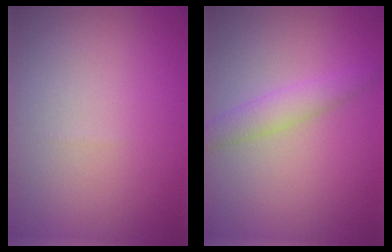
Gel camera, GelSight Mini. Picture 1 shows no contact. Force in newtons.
{"total": 2.3, "press": 2.3, "slide": 0.0}